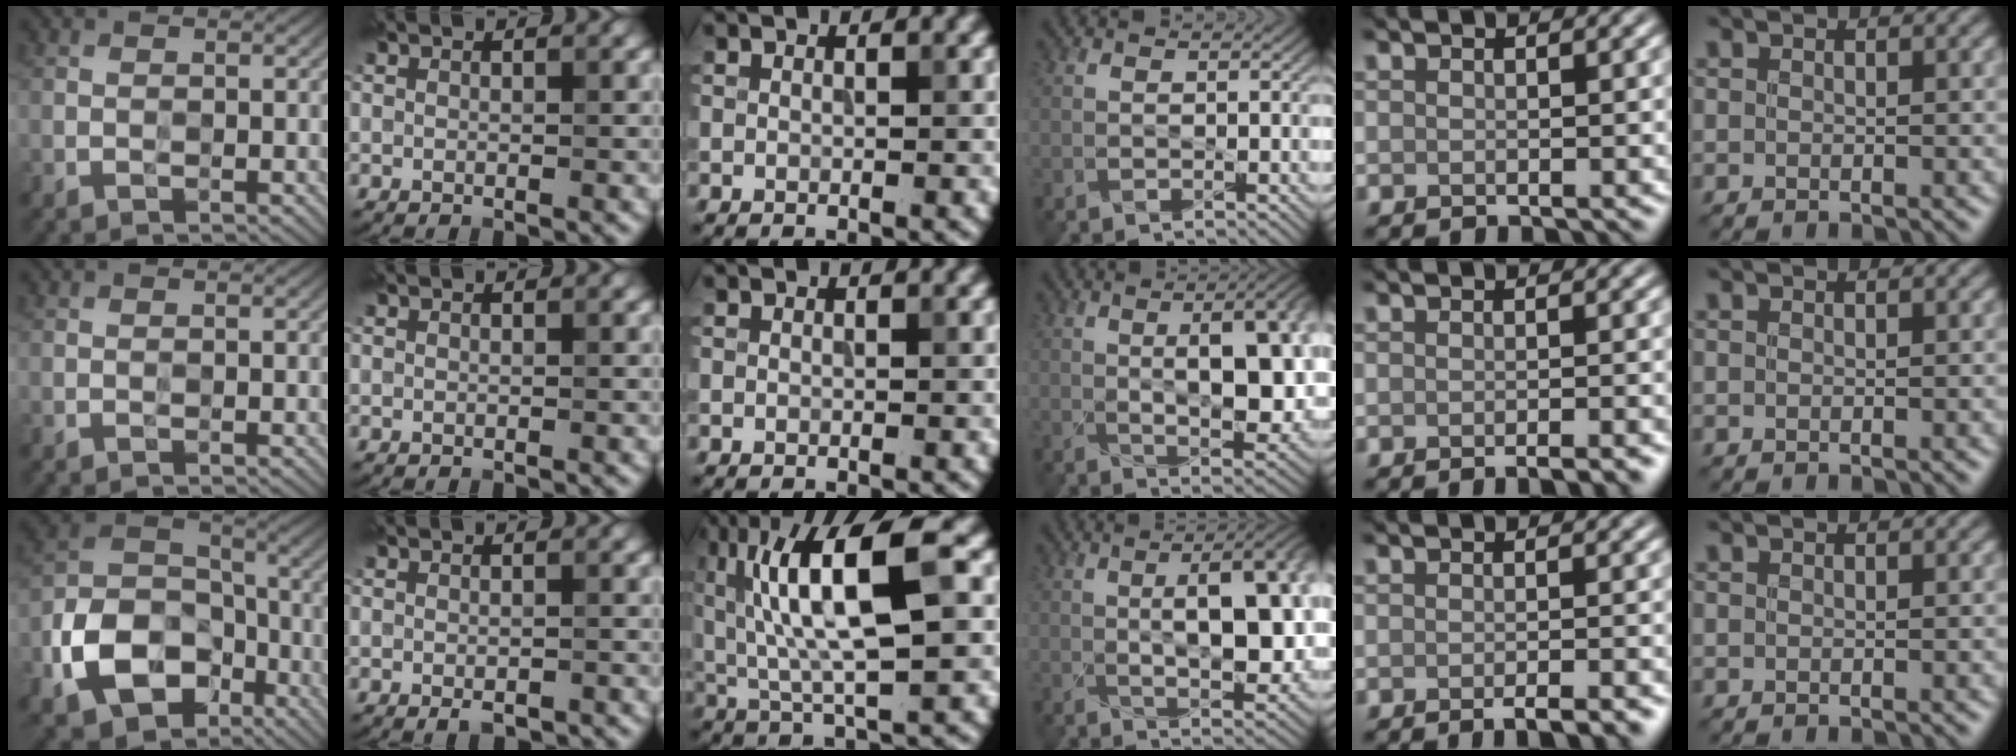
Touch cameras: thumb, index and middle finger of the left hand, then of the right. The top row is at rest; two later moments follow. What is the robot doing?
{"motion": "wipe", "object": "measuring cup"}